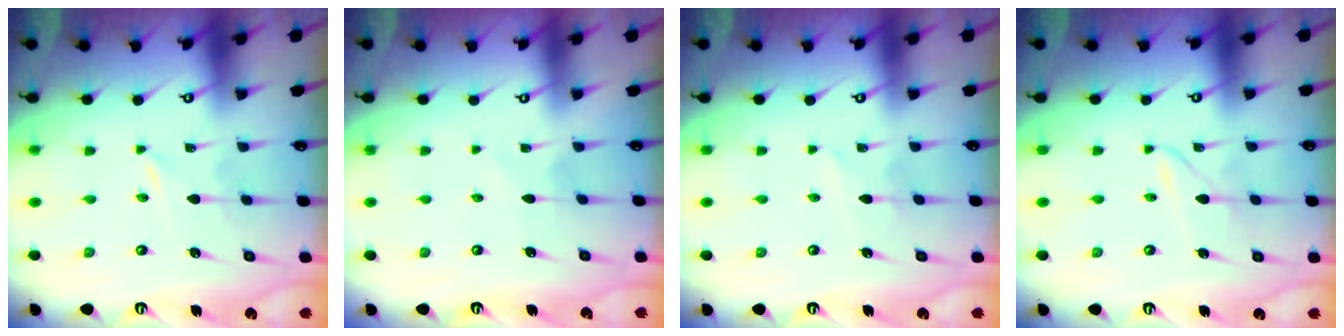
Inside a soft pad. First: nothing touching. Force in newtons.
{"total": 2.2, "press": 2.2, "slide": 0.2}
{"total": 2.8, "press": 2.8, "slide": 0.3}
{"total": 2.1, "press": 2.1, "slide": 0.2}